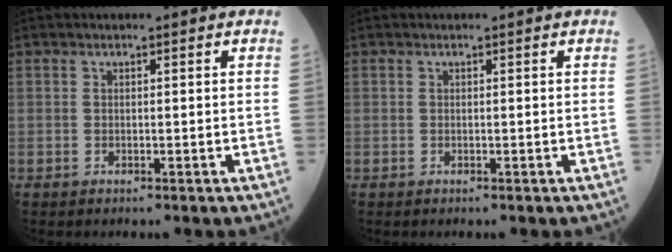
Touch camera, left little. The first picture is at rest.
{"total": 0.0}